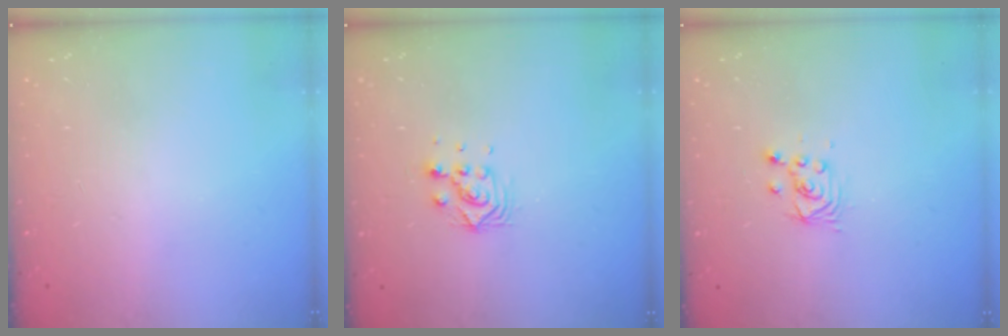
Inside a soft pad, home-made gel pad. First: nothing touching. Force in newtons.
{"total": 6.1, "press": 6.1, "slide": 0.2}
{"total": 2.6, "press": 2.6, "slide": 0.1}